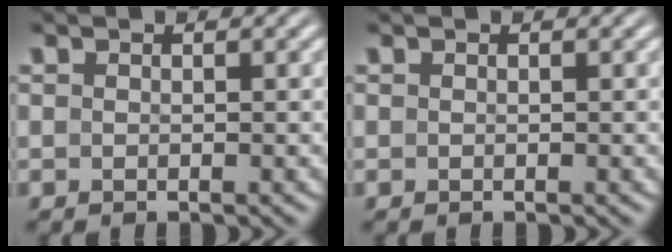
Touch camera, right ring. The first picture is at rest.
{"total": 0.0}